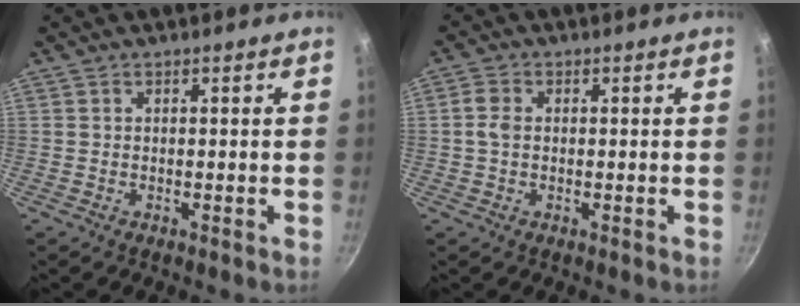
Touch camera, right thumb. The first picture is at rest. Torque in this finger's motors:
{"motor_torque": [0.10, -0.04, 0.11, 0.62, -0.06]}